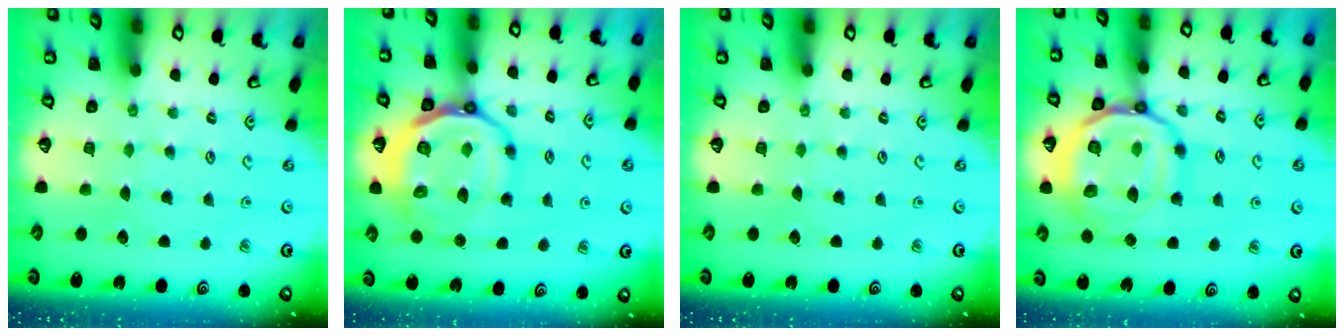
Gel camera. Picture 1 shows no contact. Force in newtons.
{"total": 15.0, "press": 14.8, "slide": 2.7}
{"total": 0.0}
{"total": 18.1, "press": 18.0, "slide": 1.8}